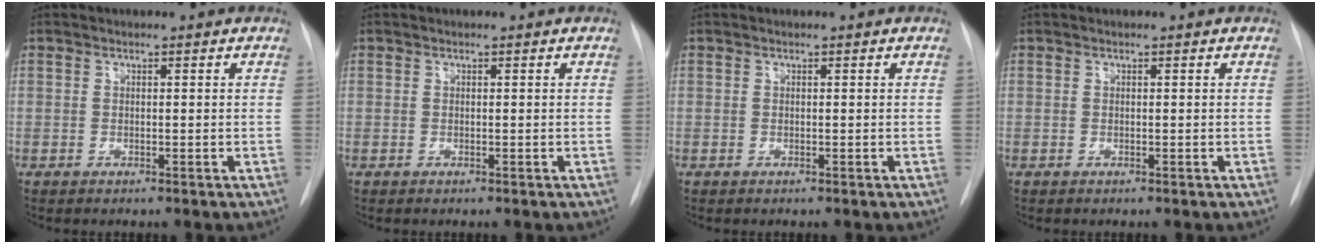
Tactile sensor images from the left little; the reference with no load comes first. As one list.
[{"total": 0.0}, {"total": 0.0}, {"total": 0.0}]